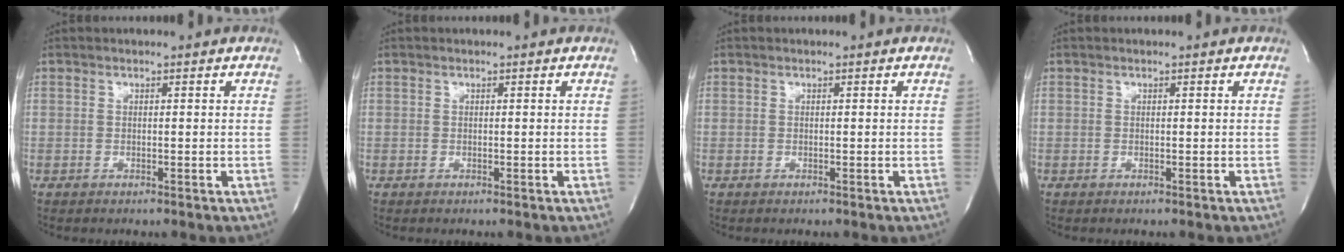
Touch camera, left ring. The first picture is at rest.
{"total": 0.0}
{"total": 0.0}
{"total": 0.0}